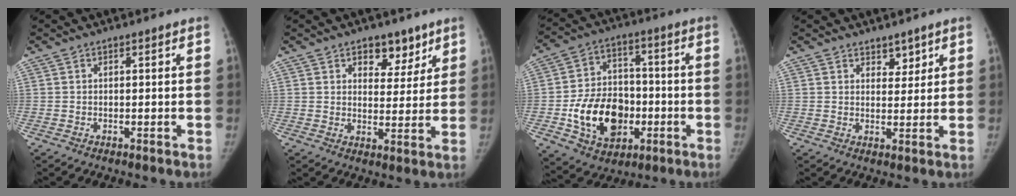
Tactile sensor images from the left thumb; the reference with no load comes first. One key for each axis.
{"total": 7.0, "fx": 4.4, "fy": 4.5, "fz": 3.1, "tx": -0.001, "ty": -0.025, "tz": 0.065}
{"total": 17.0, "fx": -4.3, "fy": 12.6, "fz": 10.5, "tx": -0.132, "ty": 0.024, "tz": -0.061}
{"total": 3.1, "fx": 2.3, "fy": 1.9, "fz": 0.9, "tx": 0.014, "ty": -0.015, "tz": 0.036}